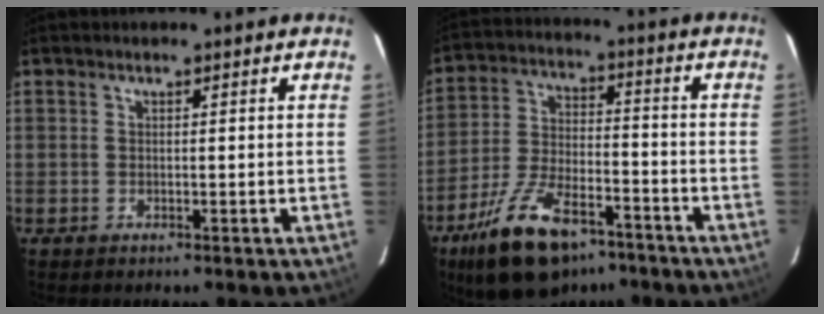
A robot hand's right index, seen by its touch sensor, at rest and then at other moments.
{"total": 18.6, "force": [-12.3, 8.2, 11.2], "torque": [-0.223, -0.008, -0.208]}